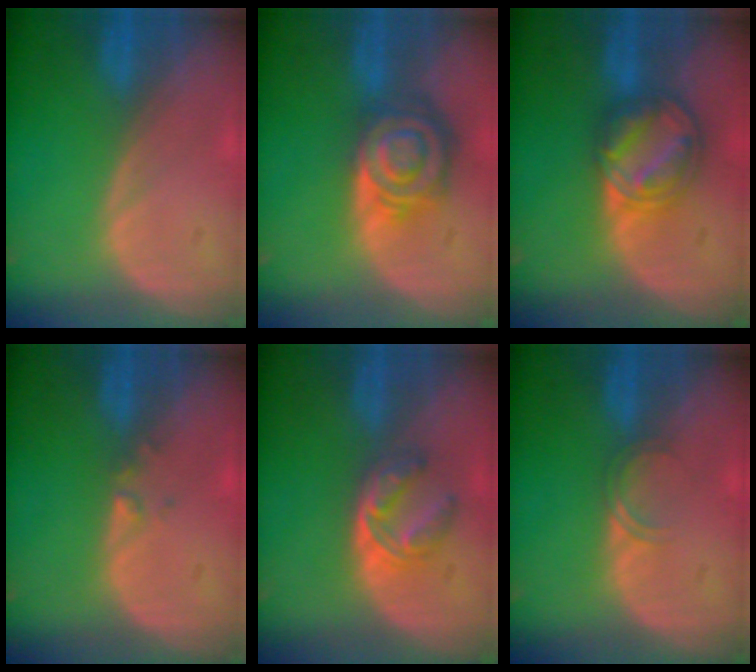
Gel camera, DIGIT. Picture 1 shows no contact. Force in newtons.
{"total": 8.5, "press": 7.4, "slide": 4.3}
{"total": 8.1, "press": 6.9, "slide": 4.2}
{"total": 1.0, "press": 0.9, "slide": 0.5}
{"total": 5.2, "press": 4.8, "slide": 2.0}
{"total": 1.7, "press": 1.7, "slide": 0.3}